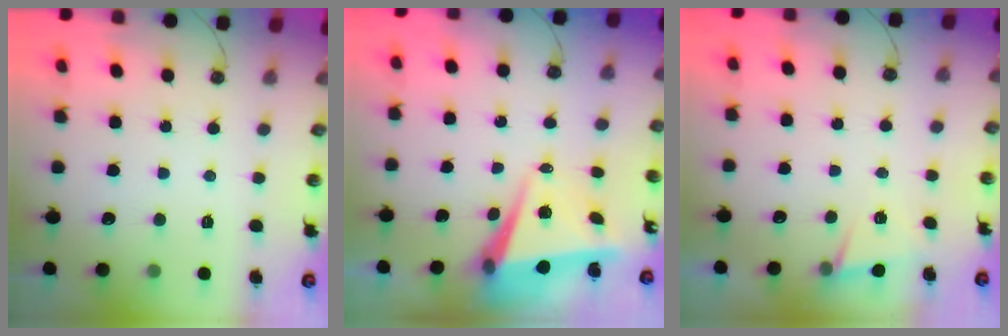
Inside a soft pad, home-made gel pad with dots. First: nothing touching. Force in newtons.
{"total": 6.6, "press": 6.4, "slide": 1.3}
{"total": 2.6, "press": 1.9, "slide": 1.8}